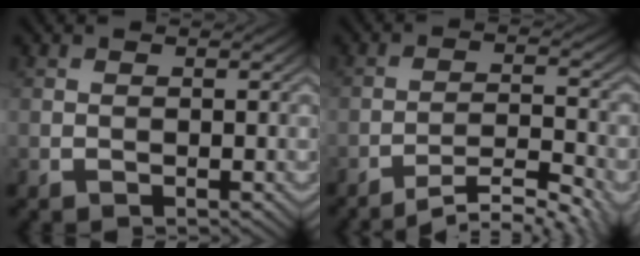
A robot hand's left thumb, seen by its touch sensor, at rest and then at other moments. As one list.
[{"total": 5.5, "force": [-4.6, 0.2, 3.0], "torque": [-0.053, 0.006, -0.069]}]